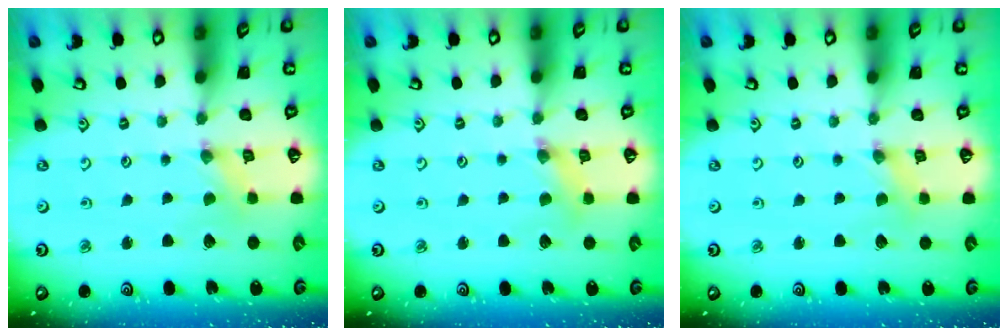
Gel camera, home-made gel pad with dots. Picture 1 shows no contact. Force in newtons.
{"total": 2.7, "press": 2.6, "slide": 0.4}
{"total": 0.0}